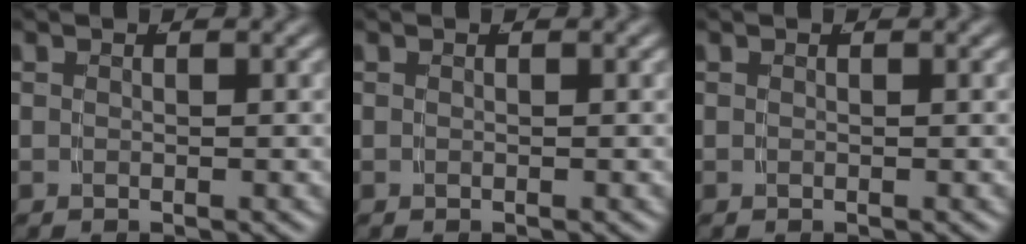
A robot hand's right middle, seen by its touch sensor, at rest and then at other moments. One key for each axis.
{"total": 0.0}
{"total": 0.0}